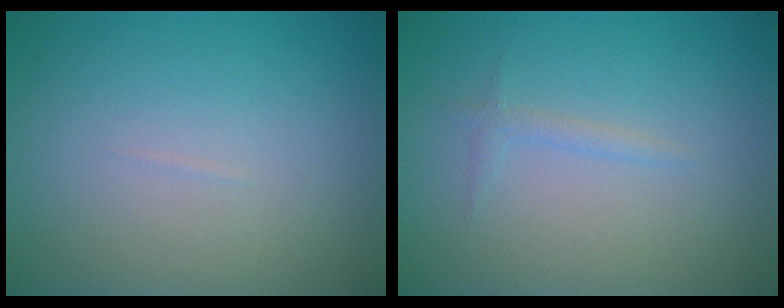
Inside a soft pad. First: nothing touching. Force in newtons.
{"total": 0.8, "press": 0.8, "slide": 0.1}